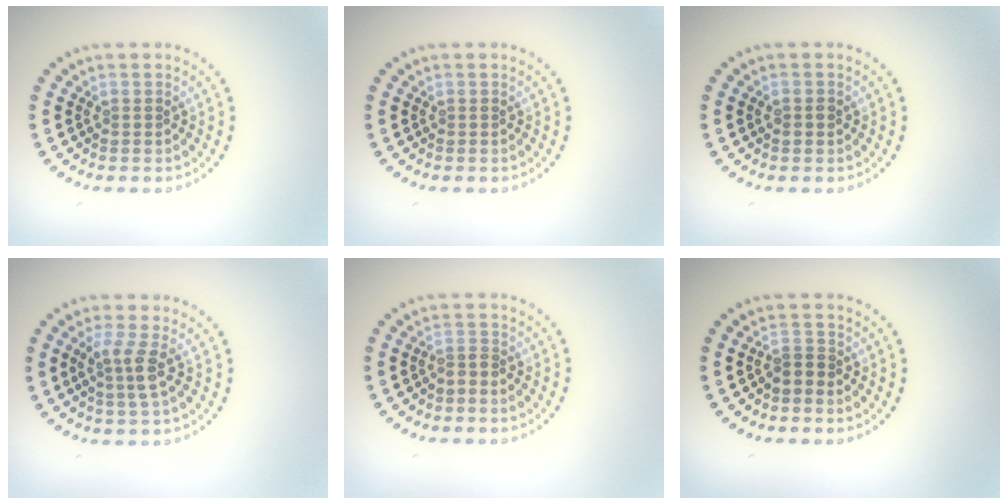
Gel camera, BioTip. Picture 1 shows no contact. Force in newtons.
{"total": 0.0}
{"total": 0.9, "press": 0.9, "slide": 0.0}
{"total": 2.3, "press": 1.9, "slide": 1.4}
{"total": 1.0, "press": 0.5, "slide": 0.8}
{"total": 1.0, "press": 0.7, "slide": 0.7}